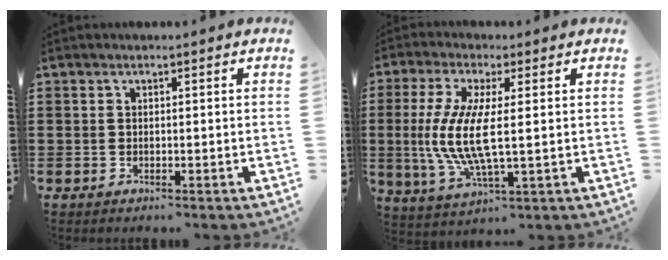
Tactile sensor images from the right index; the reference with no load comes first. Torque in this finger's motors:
{"motor_torque": [2.14, 0.00, 0.76, 0.21]}